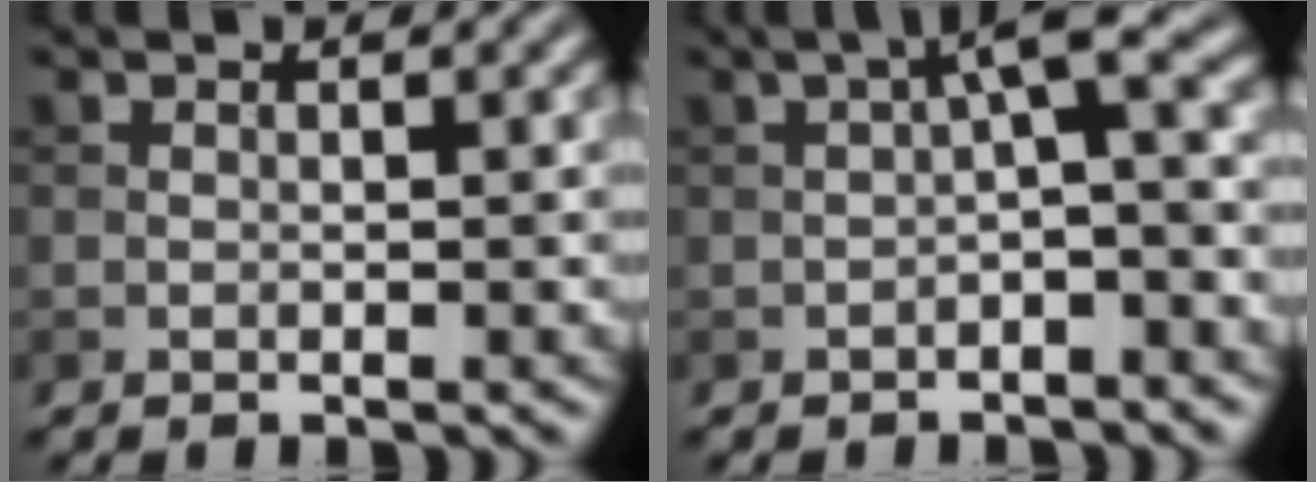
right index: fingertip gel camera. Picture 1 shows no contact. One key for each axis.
{"total": 4.5, "fx": 0.2, "fy": 1.0, "fz": 4.3, "tx": -0.064, "ty": 0.018, "tz": -0.006}